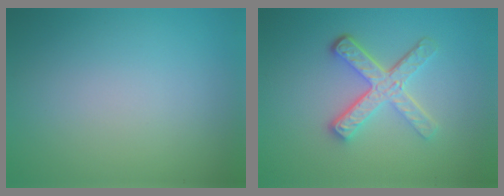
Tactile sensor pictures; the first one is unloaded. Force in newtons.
{"total": 4.9, "press": 3.5, "slide": 3.4}